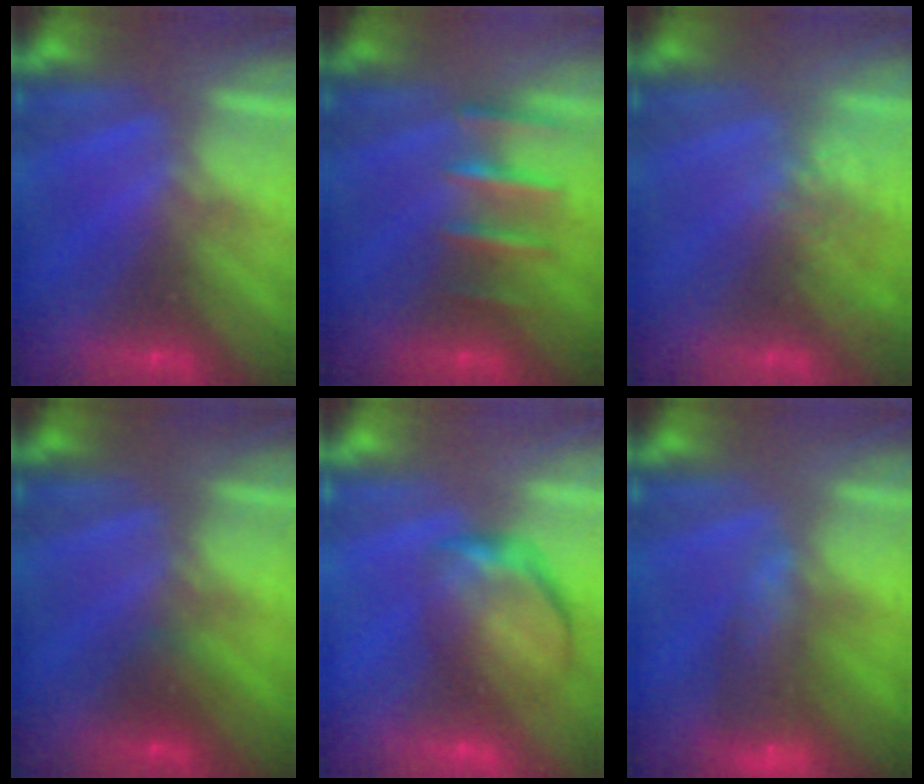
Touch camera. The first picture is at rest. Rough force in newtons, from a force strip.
{"total": 2.5}
{"total": 2.9}
{"total": 2.3}
{"total": 9.2}
{"total": 8.3}